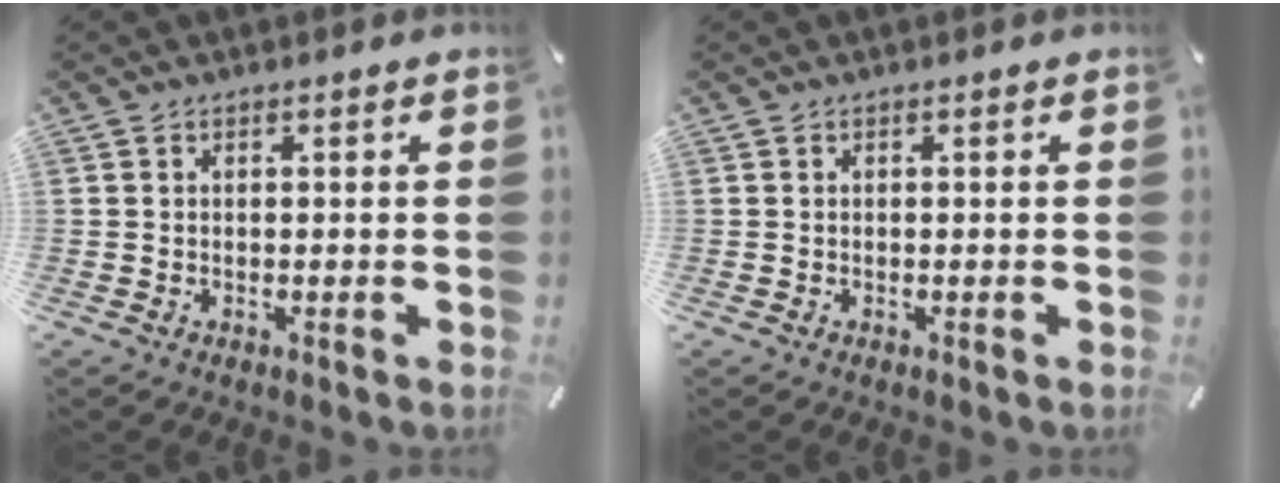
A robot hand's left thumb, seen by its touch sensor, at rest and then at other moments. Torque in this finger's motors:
{"motor_torque": [0.00, 0.00, 0.04, 0.04, 0.00]}